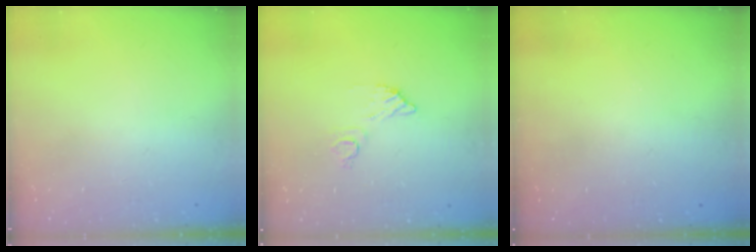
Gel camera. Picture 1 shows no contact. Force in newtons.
{"total": 5.6, "press": 5.6, "slide": 0.3}
{"total": 3.2, "press": 3.2, "slide": 0.1}